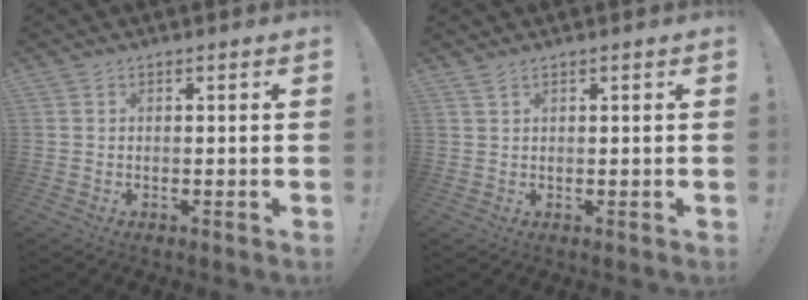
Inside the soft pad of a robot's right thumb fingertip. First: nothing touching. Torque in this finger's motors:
{"motor_torque": [-0.17, -0.18, -0.11, -0.14, 0.00]}